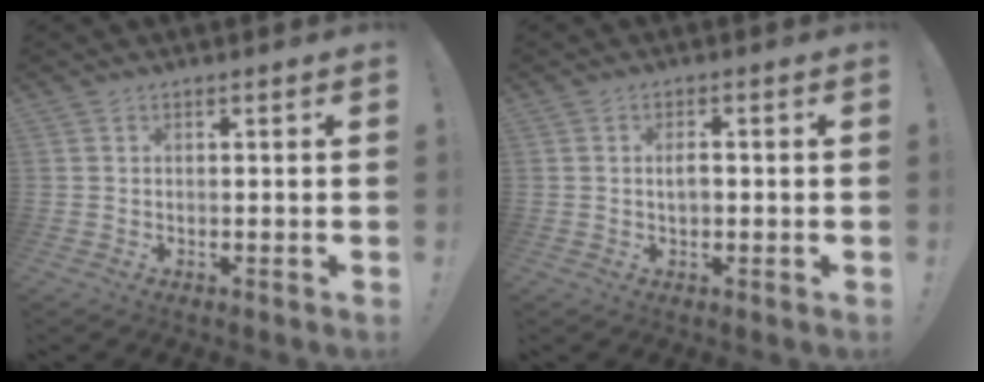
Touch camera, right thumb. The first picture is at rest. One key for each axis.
{"total": 2.3, "fx": 0.0, "fy": 1.2, "fz": 1.9, "tx": -0.029, "ty": 0.003, "tz": -0.001}